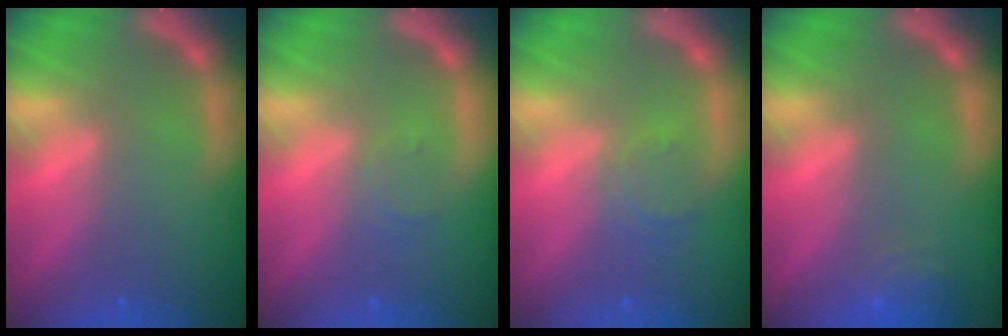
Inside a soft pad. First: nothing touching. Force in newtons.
{"total": 1.5}
{"total": 2.4}
{"total": 3.0}